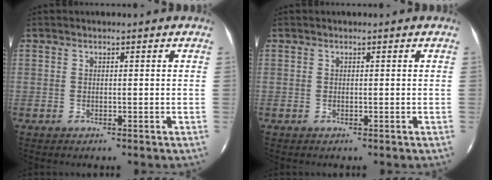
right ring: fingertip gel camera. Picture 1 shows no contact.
{"total": 0.0}